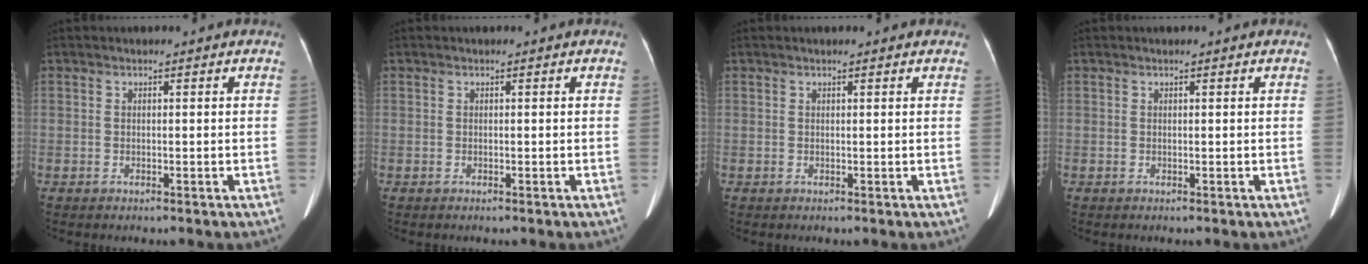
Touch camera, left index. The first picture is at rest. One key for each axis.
{"total": 0.0}
{"total": 2.0, "fx": 1.7, "fy": 0.4, "fz": 1.0, "tx": -0.013, "ty": 0.016, "tz": 0.016}
{"total": 0.6, "fx": 0.6, "fy": 0.2, "fz": 0.2, "tx": -0.008, "ty": 0.015, "tz": 0.002}